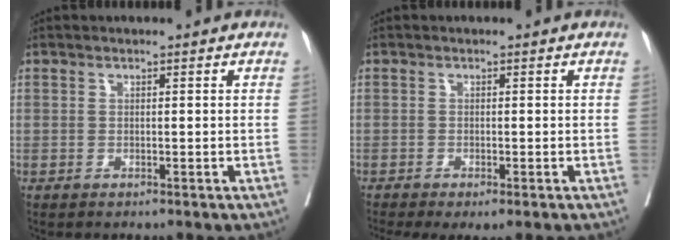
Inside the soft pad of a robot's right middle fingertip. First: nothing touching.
{"total": 5.1, "force": [-3.9, 1.1, 3.2], "torque": [-0.042, -0.015, -0.063]}